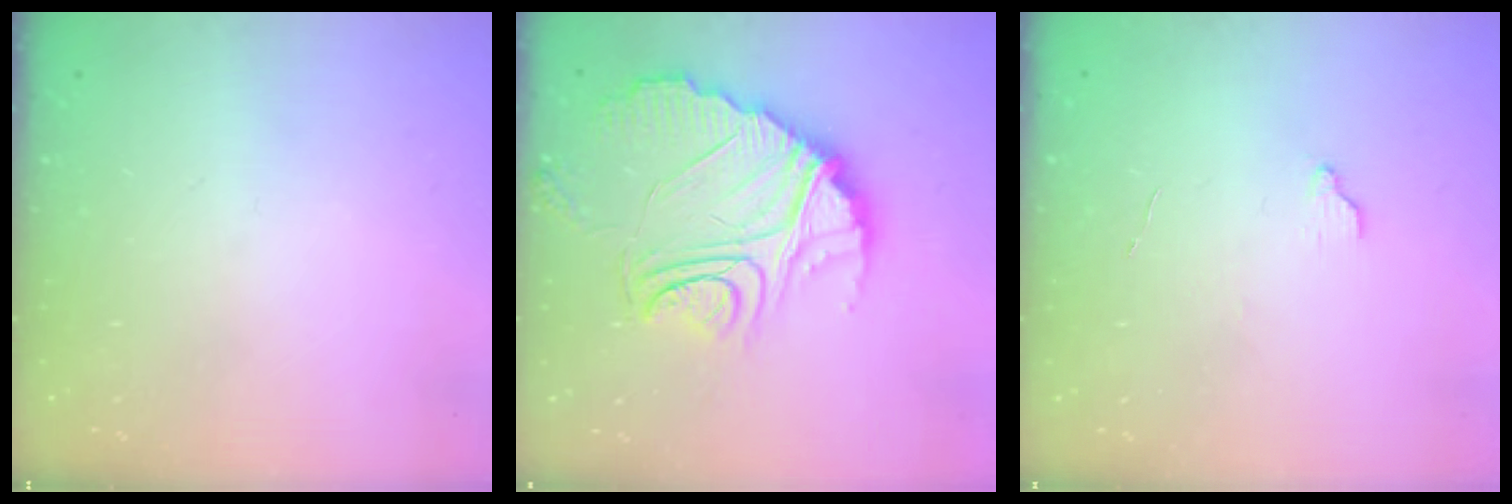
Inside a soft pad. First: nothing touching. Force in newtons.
{"total": 15.4, "press": 15.3, "slide": 1.5}
{"total": 3.4, "press": 3.4, "slide": 0.2}